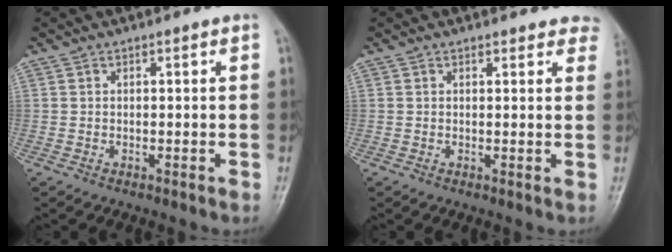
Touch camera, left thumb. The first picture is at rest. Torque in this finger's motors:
{"motor_torque": [-0.06, 0.02, -0.15, -0.28, 0.03]}